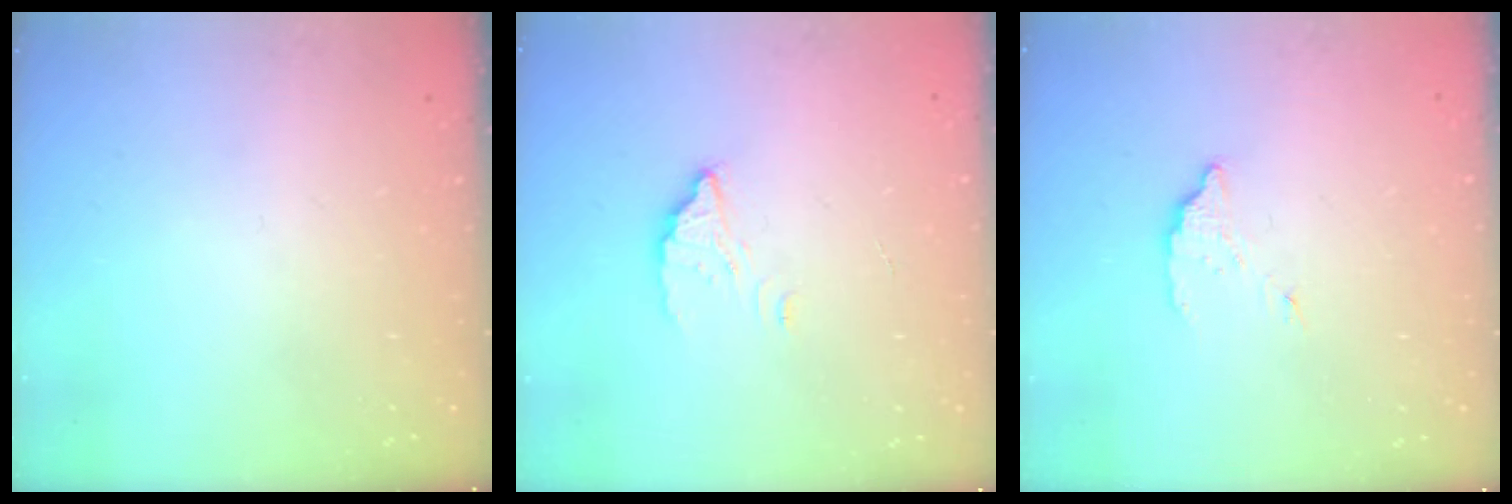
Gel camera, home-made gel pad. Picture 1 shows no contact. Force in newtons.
{"total": 2.6, "press": 2.6, "slide": 0.2}
{"total": 2.9, "press": 2.9, "slide": 0.2}